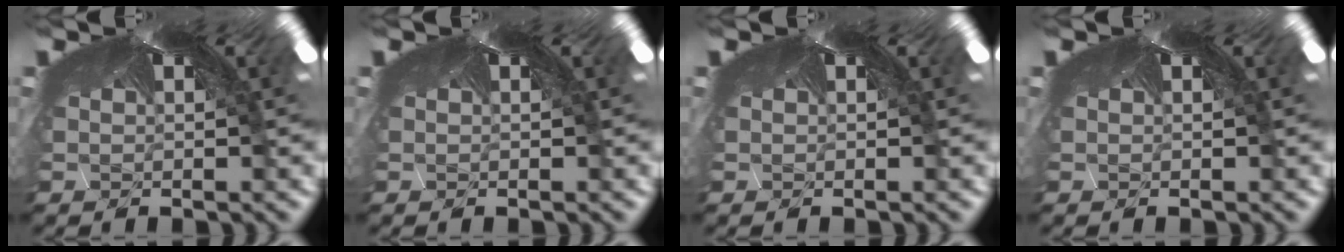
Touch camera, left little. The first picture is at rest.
{"total": 0.0}
{"total": 0.0}
{"total": 0.0}